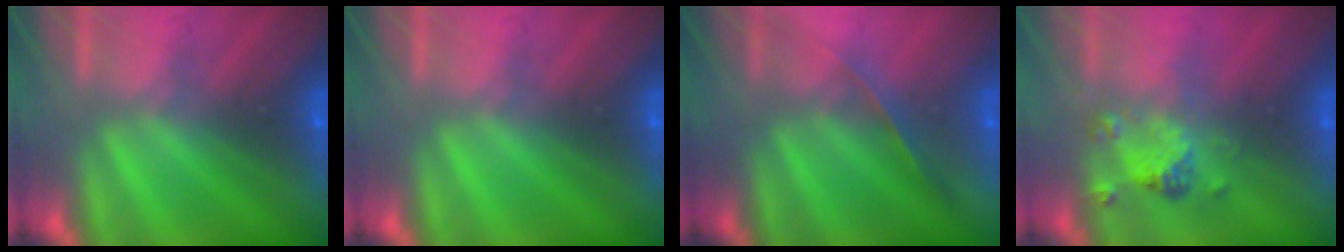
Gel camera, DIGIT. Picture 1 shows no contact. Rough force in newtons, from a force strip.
{"total": 0.0}
{"total": 1.5}
{"total": 2.4}